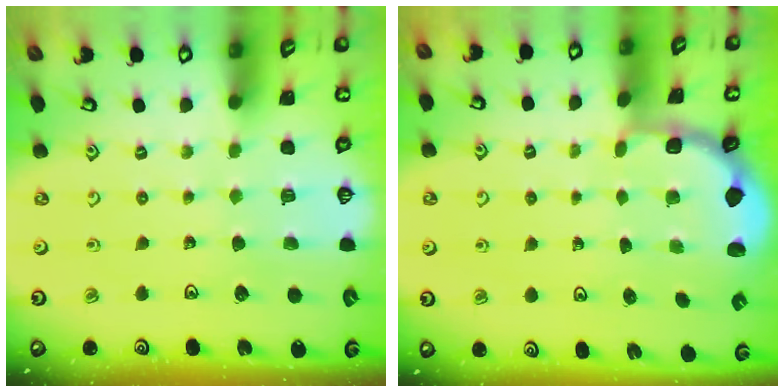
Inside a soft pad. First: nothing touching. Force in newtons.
{"total": 1.9, "press": 1.8, "slide": 0.7}